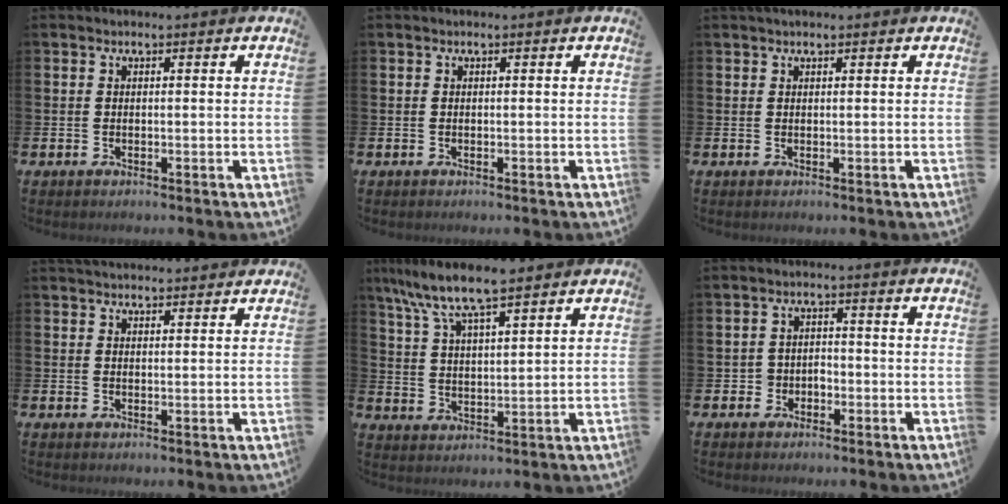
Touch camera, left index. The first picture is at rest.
{"total": 0.0}
{"total": 0.8, "force": [0.8, 0.1, 0.3], "torque": [-0.005, 0.003, 0.013]}
{"total": 2.4, "force": [2.4, 0.5, 0.1], "torque": [0.002, -0.009, 0.043]}
{"total": 8.2, "force": [7.2, 1.1, 3.8], "torque": [-0.099, -0.023, 0.130]}
{"total": 2.5, "force": [-1.4, 2.1, 0.2], "torque": [-0.008, 0.004, -0.035]}